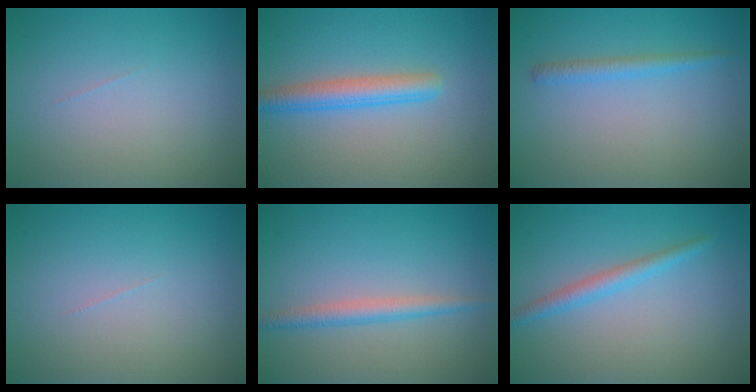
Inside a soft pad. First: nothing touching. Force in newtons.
{"total": 3.3, "press": 3.3, "slide": 0.0}
{"total": 1.5, "press": 1.5, "slide": 0.1}
{"total": 0.0}
{"total": 2.1, "press": 2.1, "slide": 0.1}
{"total": 2.0, "press": 2.0, "slide": 0.1}